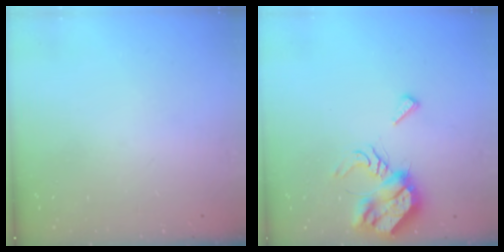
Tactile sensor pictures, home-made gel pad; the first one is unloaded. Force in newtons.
{"total": 10.0, "press": 9.9, "slide": 0.8}